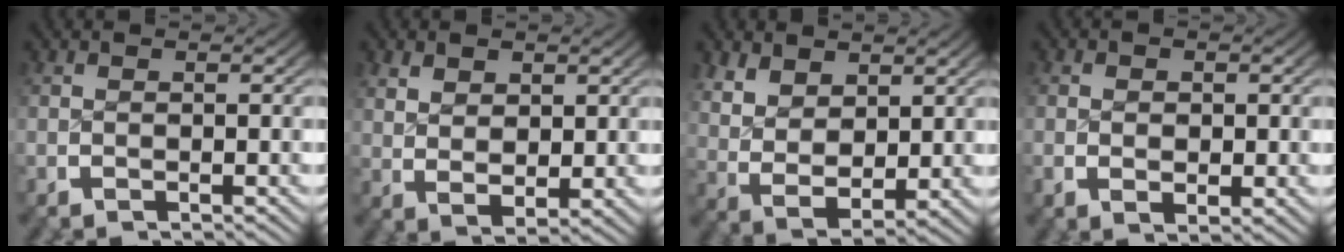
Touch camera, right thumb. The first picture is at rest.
{"total": 3.3, "force": [1.3, 1.9, 2.3], "torque": [-0.040, -0.012, 0.038]}
{"total": 7.4, "force": [0.8, 5.4, 5.0], "torque": [-0.121, -0.042, 0.039]}
{"total": 1.9, "force": [-0.1, 1.3, 1.4], "torque": [-0.032, -0.013, 0.007]}